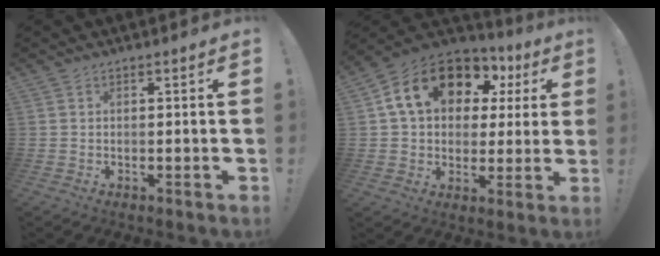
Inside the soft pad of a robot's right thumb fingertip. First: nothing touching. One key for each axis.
{"total": 19.1, "fx": 8.5, "fy": 12.6, "fz": 11.5, "tx": -0.188, "ty": -0.022, "tz": 0.160}